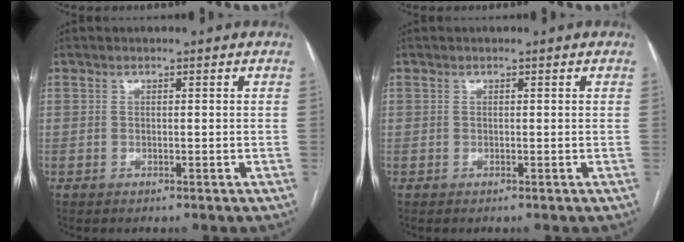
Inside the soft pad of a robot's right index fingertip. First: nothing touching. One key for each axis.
{"total": 0.0}